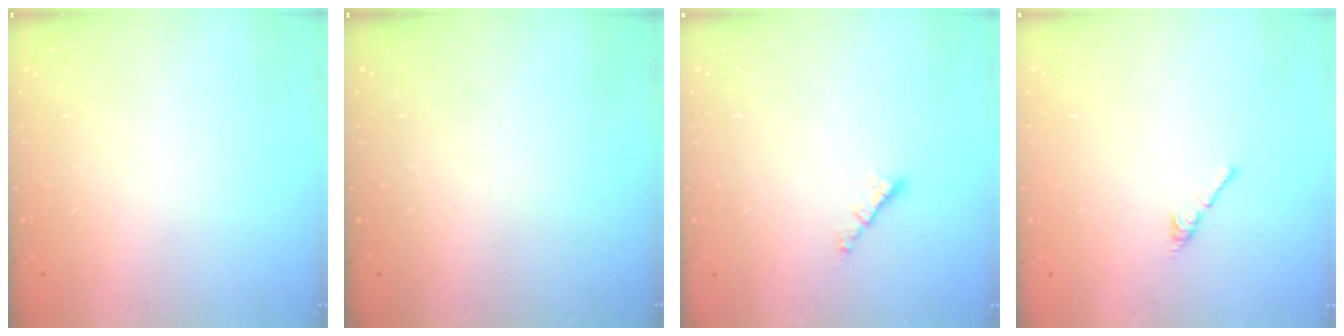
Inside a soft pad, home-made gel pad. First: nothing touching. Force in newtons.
{"total": 0.0}
{"total": 1.8, "press": 1.8, "slide": 0.2}
{"total": 2.7, "press": 2.7, "slide": 0.7}